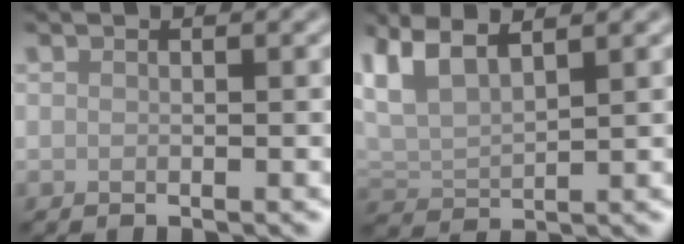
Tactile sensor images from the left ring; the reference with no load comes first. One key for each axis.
{"total": 3.9, "fx": 2.7, "fy": 1.2, "fz": 2.5, "tx": -0.066, "ty": 0.013, "tz": 0.055}